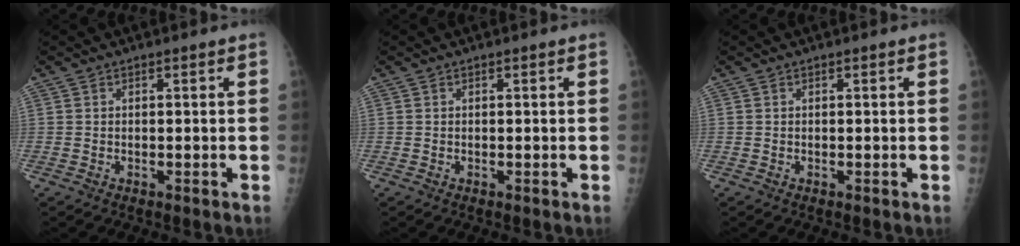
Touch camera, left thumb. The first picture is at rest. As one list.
[{"total": 0.0}, {"total": 0.0}]